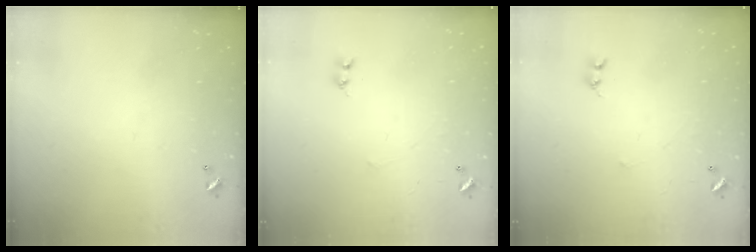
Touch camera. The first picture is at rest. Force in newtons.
{"total": 2.5, "press": 2.5, "slide": 0.4}
{"total": 2.6, "press": 2.6, "slide": 0.4}